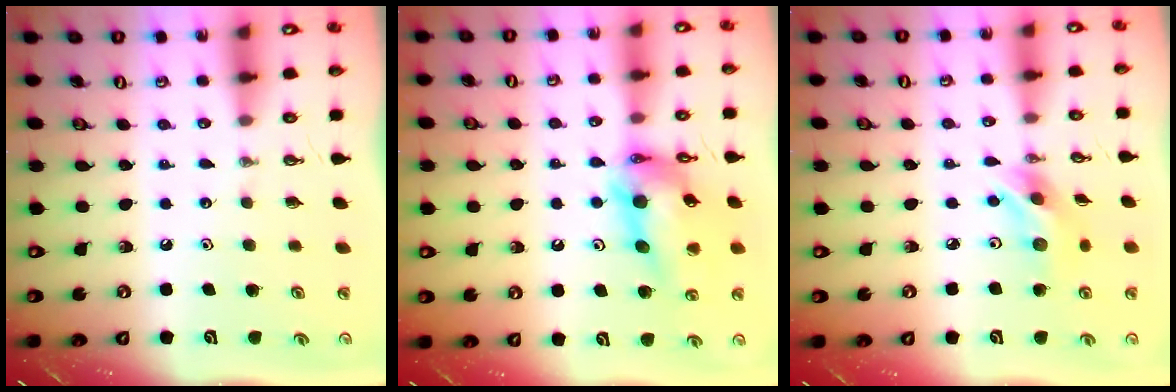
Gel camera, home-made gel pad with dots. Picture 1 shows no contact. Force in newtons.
{"total": 16.4, "press": 16.3, "slide": 1.3}
{"total": 10.5, "press": 10.5, "slide": 0.4}